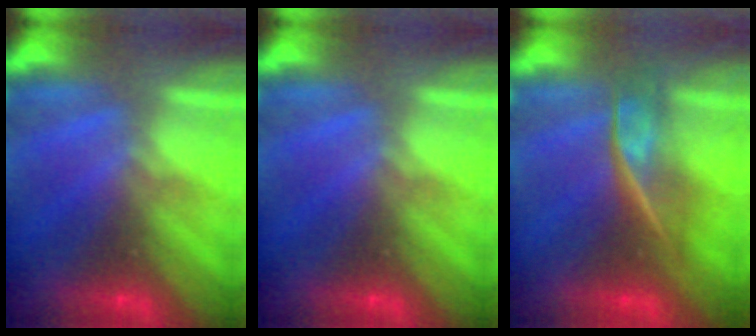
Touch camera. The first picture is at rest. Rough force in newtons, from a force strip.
{"total": 0.0}
{"total": 2.4}